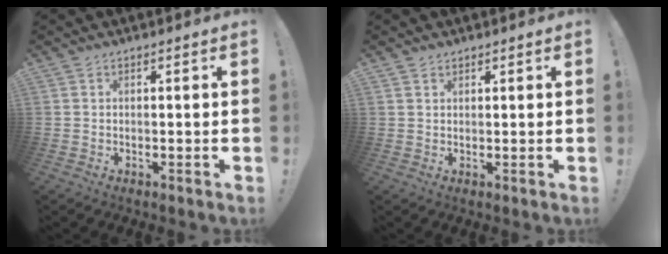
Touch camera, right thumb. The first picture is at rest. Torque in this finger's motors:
{"motor_torque": [0.11, -0.22, -0.11, -0.14, 0.08]}